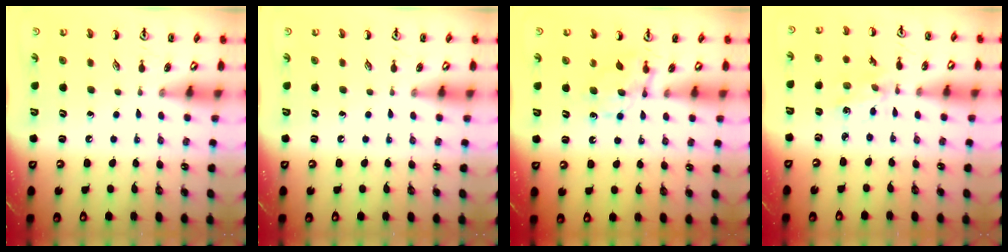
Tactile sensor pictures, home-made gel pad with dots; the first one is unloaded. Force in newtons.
{"total": 0.0}
{"total": 6.0, "press": 6.0, "slide": 0.5}
{"total": 1.9, "press": 1.9, "slide": 0.3}